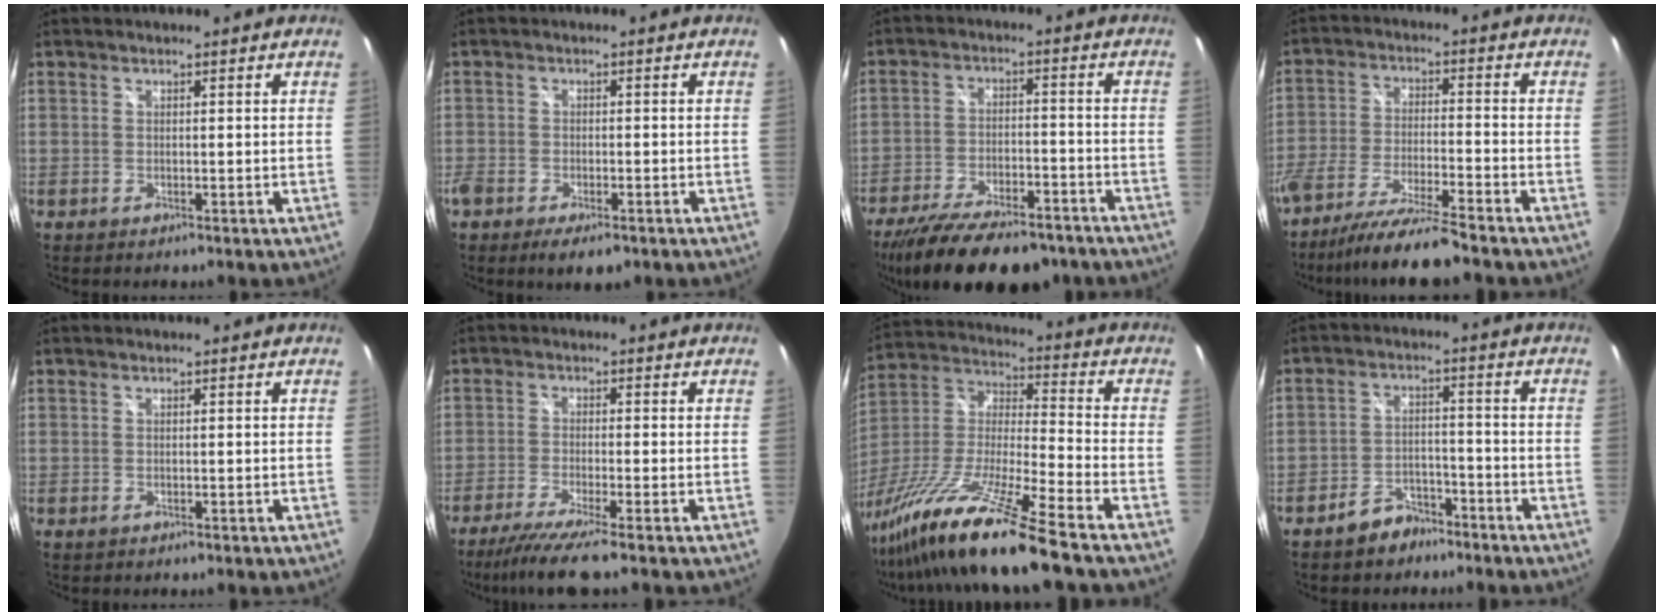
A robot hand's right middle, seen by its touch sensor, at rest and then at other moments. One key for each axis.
{"total": 5.7, "fx": -3.9, "fy": 2.2, "fz": 3.6, "tx": -0.085, "ty": -0.021, "tz": -0.069}
{"total": 21.0, "fx": -16.3, "fy": 7.2, "fz": 11.0, "tx": -0.217, "ty": -0.035, "tz": -0.243}
{"total": 11.9, "fx": -10.1, "fy": -0.2, "fz": 6.2, "tx": -0.132, "ty": -0.025, "tz": -0.182}
{"total": 0.0}
{"total": 7.5, "fx": -5.9, "fy": -0.8, "fz": 4.5, "tx": -0.105, "ty": -0.029, "tz": -0.106}
{"total": 22.9, "fx": -17.0, "fy": -0.5, "fz": 15.2, "tx": -0.289, "ty": -0.046, "tz": -0.314}
{"total": 6.0, "fx": -4.8, "fy": 3.2, "fz": 1.8, "tx": -0.048, "ty": 0.015, "tz": -0.070}